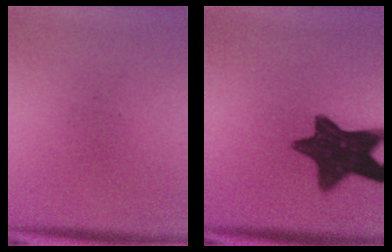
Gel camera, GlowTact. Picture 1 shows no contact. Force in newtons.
{"total": 13.0}